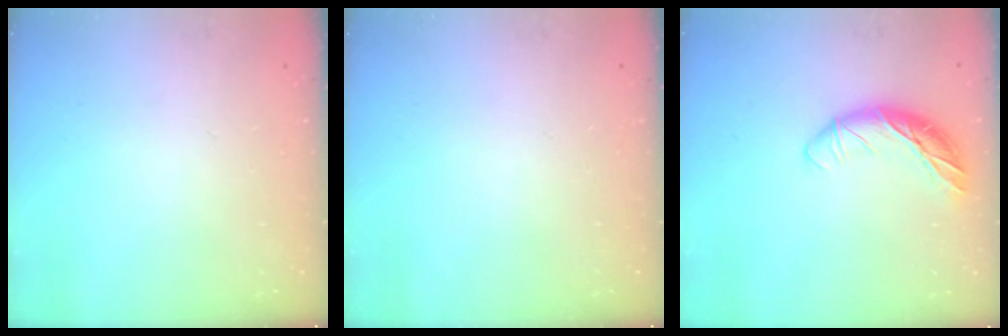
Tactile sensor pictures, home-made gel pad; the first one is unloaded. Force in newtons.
{"total": 0.0}
{"total": 11.6, "press": 11.4, "slide": 2.2}